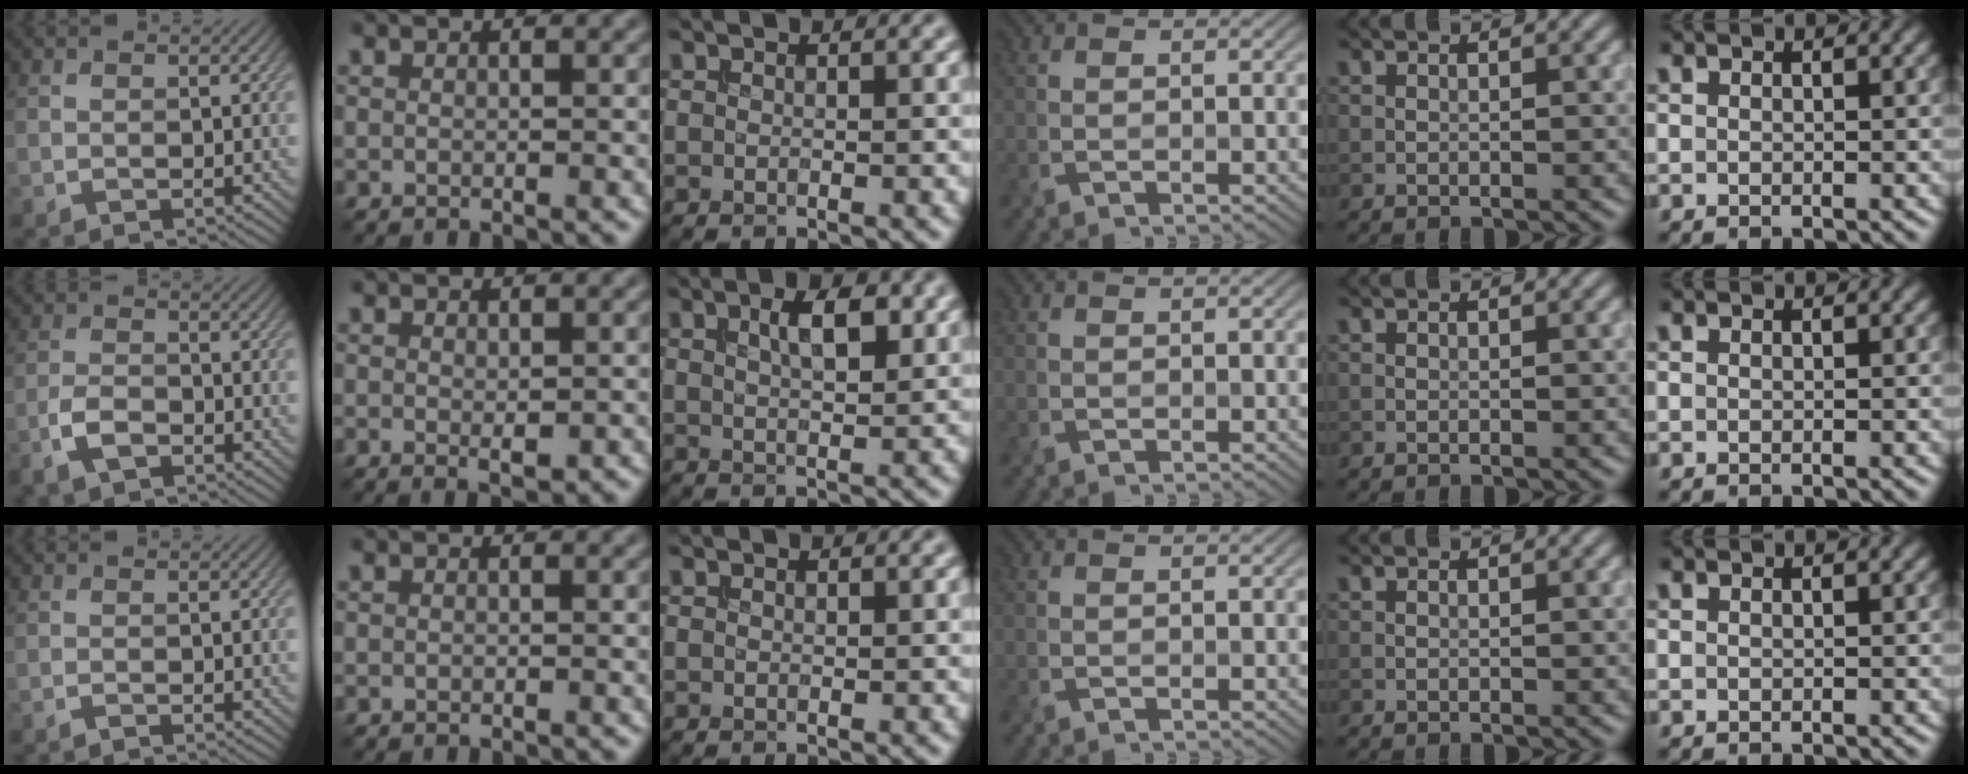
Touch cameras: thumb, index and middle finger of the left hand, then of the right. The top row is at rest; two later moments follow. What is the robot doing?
{"motion": "extract", "object": "file holder"}